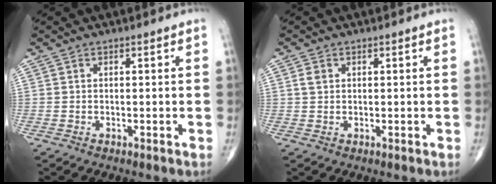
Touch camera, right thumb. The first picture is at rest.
{"total": 1.6, "force": [0.5, 1.3, 0.9], "torque": [-0.017, 0.002, 0.011]}